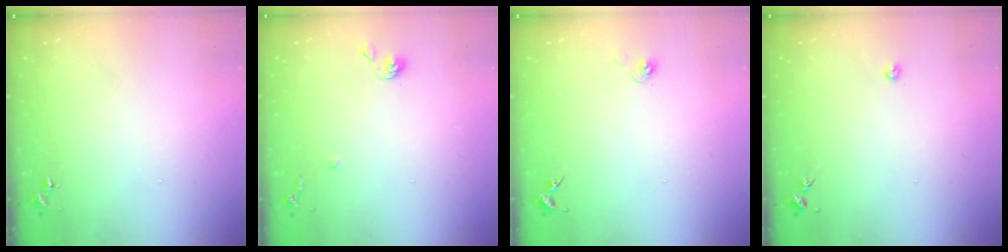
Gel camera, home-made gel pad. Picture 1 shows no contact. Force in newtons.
{"total": 7.0, "press": 7.0, "slide": 0.7}
{"total": 2.9, "press": 2.6, "slide": 1.4}
{"total": 2.4, "press": 2.4, "slide": 0.3}